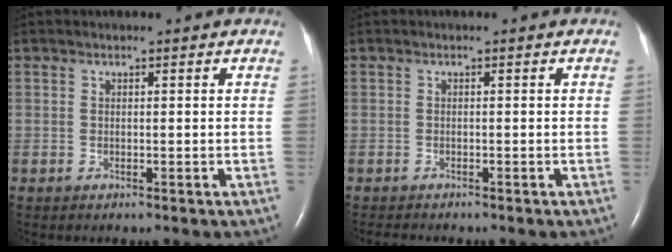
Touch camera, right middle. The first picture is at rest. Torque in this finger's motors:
{"motor_torque": [0.07, -0.11, -0.02, -0.01]}